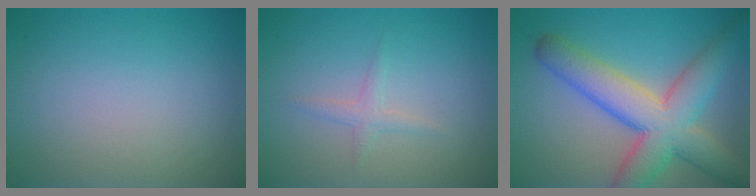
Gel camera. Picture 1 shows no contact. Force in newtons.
{"total": 1.2, "press": 1.2, "slide": 0.0}
{"total": 9.2, "press": 9.2, "slide": 0.6}